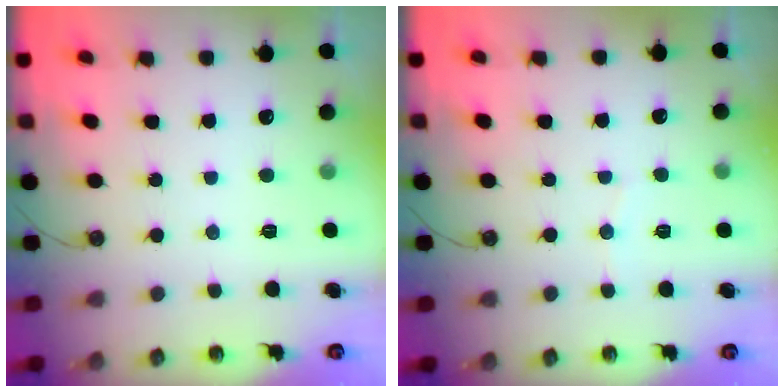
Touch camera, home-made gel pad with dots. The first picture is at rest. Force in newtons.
{"total": 3.3, "press": 3.2, "slide": 0.4}